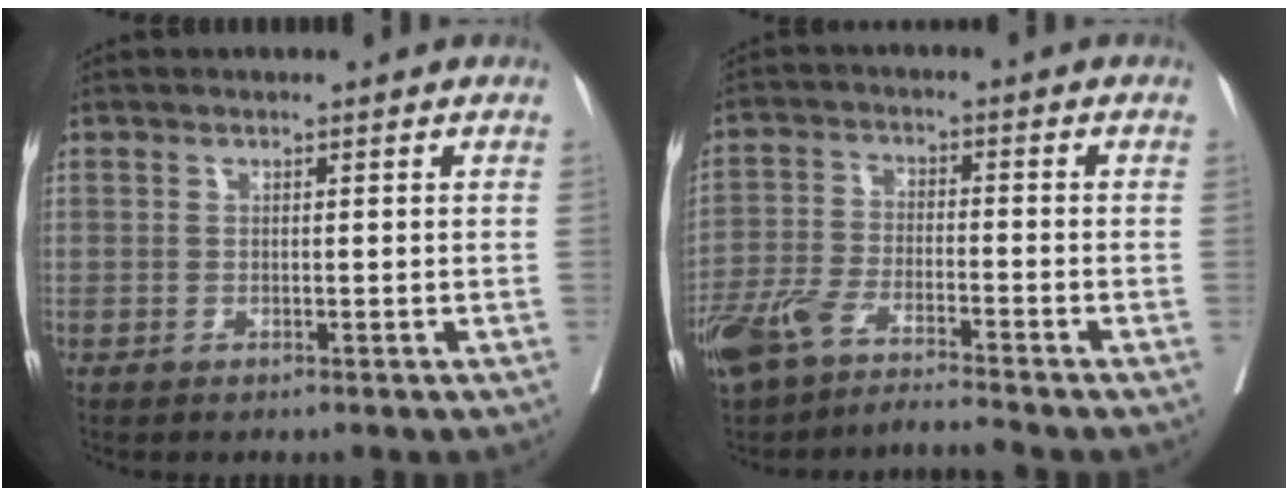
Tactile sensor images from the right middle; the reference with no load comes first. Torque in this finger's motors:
{"motor_torque": [1.14, -0.99, 0.67, 0.21]}